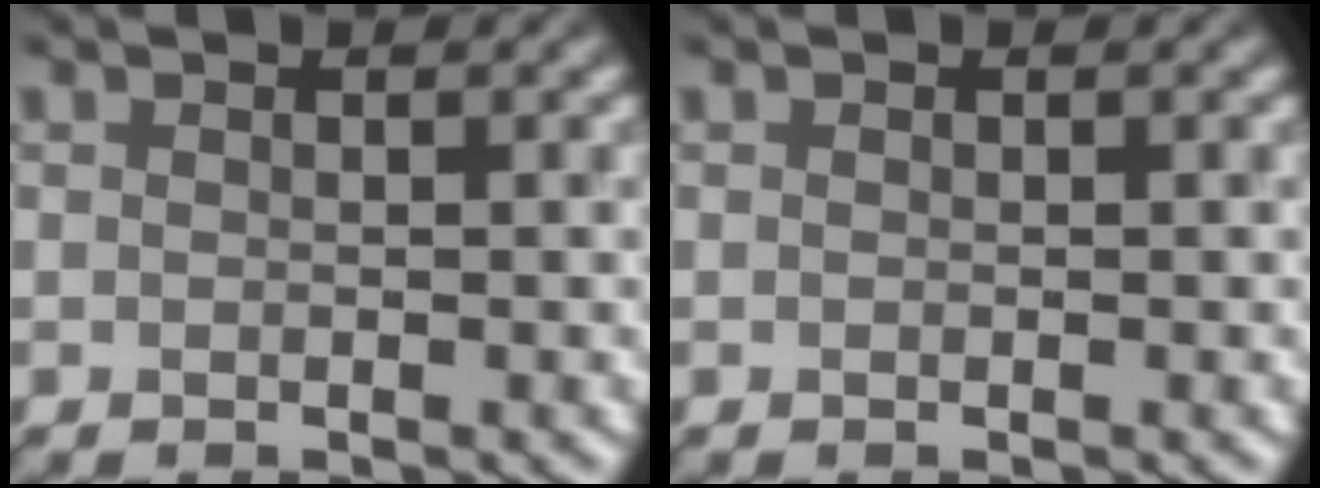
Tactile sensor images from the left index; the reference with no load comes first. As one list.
[{"total": 0.0}]